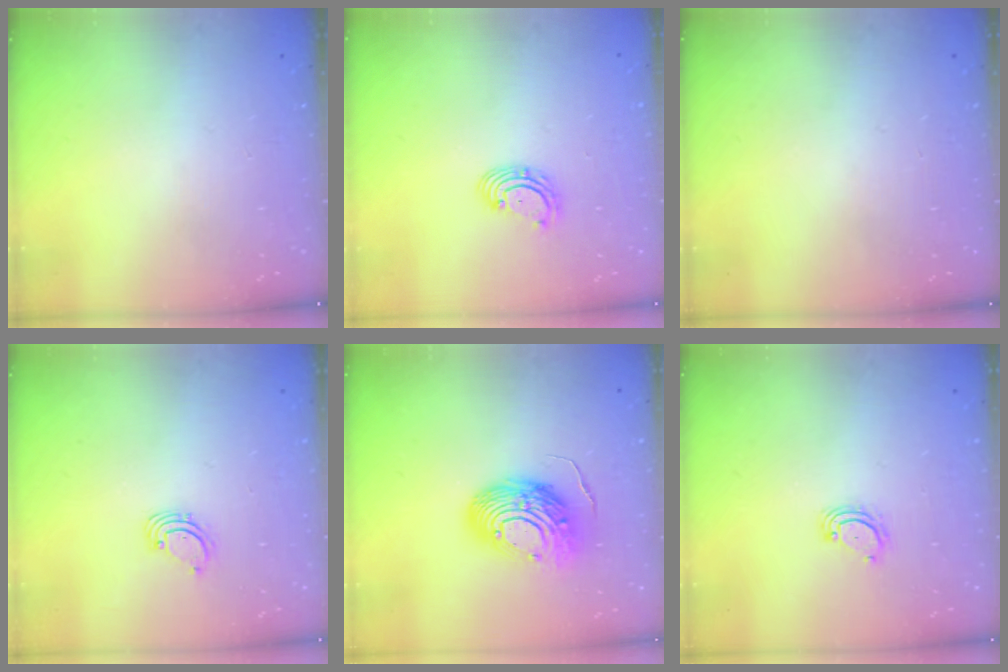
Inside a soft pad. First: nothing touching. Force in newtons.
{"total": 2.9, "press": 2.9, "slide": 0.1}
{"total": 0.0}
{"total": 1.6, "press": 1.6, "slide": 0.1}
{"total": 14.1, "press": 13.9, "slide": 2.6}
{"total": 3.2, "press": 3.2, "slide": 0.3}